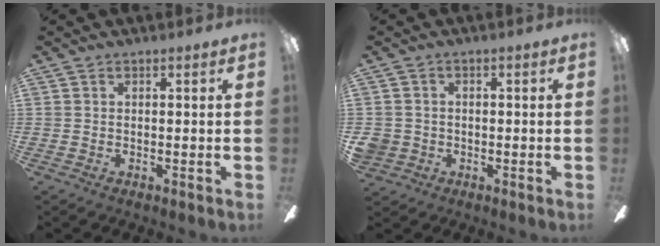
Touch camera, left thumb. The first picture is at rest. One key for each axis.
{"total": 3.3, "fx": -0.6, "fy": 3.2, "fz": 0.5, "tx": -0.020, "ty": 0.008, "tz": -0.012}